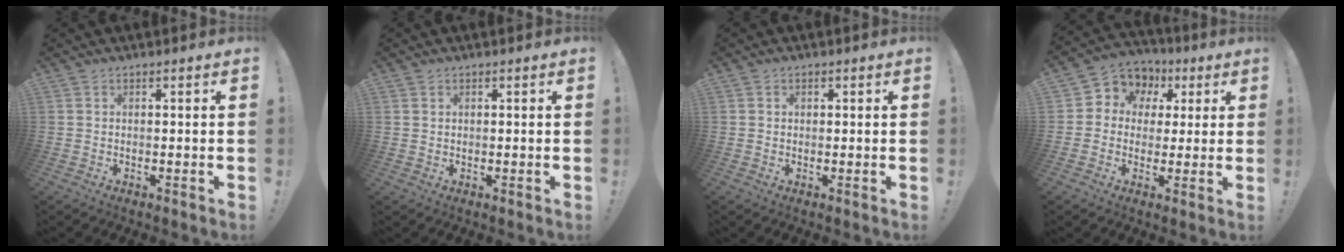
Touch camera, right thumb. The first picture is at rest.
{"total": 0.9, "force": [0.6, 0.7, 0.2], "torque": [0.004, -0.003, 0.011]}
{"total": 0.9, "force": [0.3, 0.8, 0.2], "torque": [0.004, 0.000, 0.004]}
{"total": 7.2, "force": [1.1, 6.8, 2.3], "torque": [-0.026, -0.009, 0.025]}